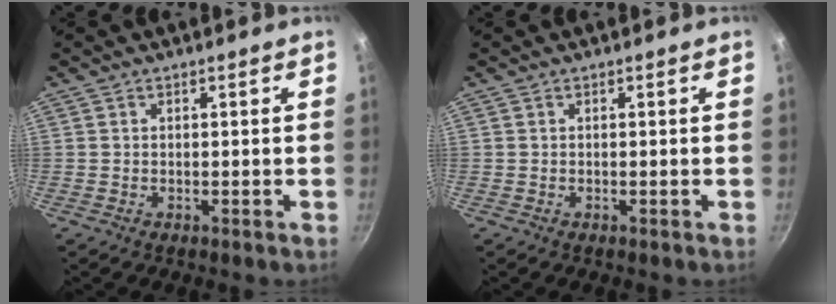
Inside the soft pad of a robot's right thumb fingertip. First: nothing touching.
{"total": 0.0}